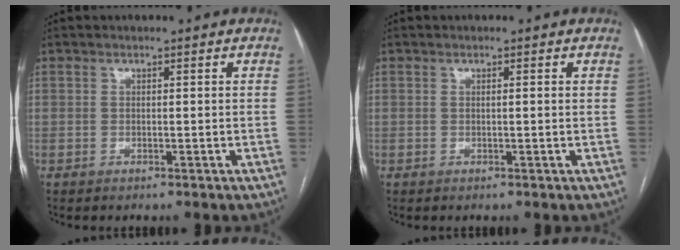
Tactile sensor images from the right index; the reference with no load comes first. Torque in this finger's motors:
{"motor_torque": [-0.07, 0.08, 0.04, 0.00]}